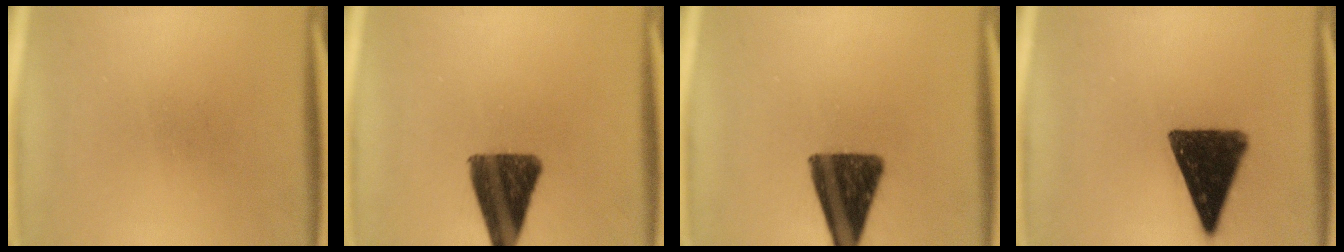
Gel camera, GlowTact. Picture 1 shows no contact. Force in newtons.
{"total": 12.5}
{"total": 13.8}
{"total": 14.2}